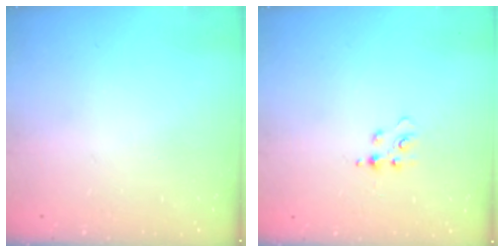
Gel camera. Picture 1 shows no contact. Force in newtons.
{"total": 4.9, "press": 4.9, "slide": 0.5}